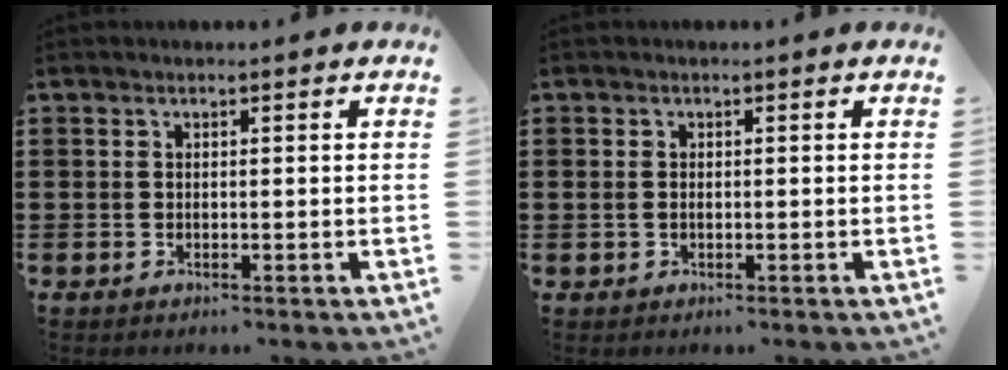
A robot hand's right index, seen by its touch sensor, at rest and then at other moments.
{"total": 0.9, "force": [-0.1, 0.6, 0.7], "torque": [-0.016, 0.004, -0.003]}